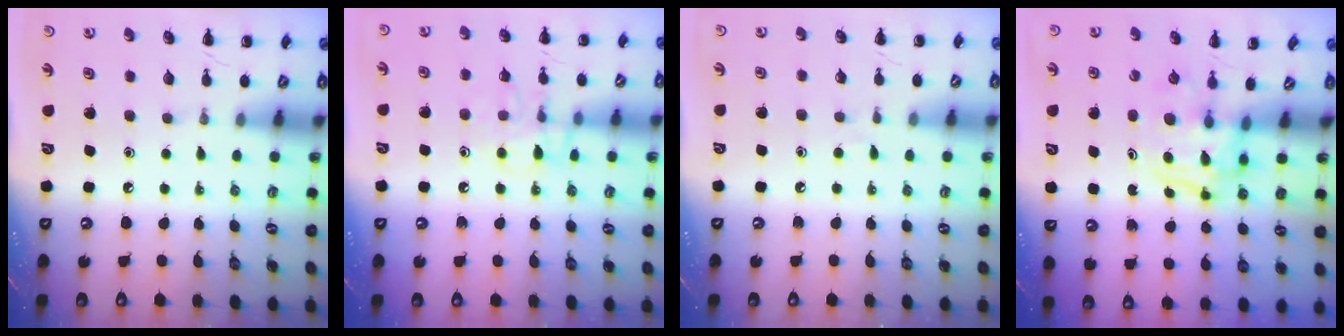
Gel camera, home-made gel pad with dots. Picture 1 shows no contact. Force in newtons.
{"total": 10.3, "press": 10.3, "slide": 0.5}
{"total": 2.9, "press": 2.7, "slide": 1.0}
{"total": 3.3, "press": 3.3, "slide": 0.3}